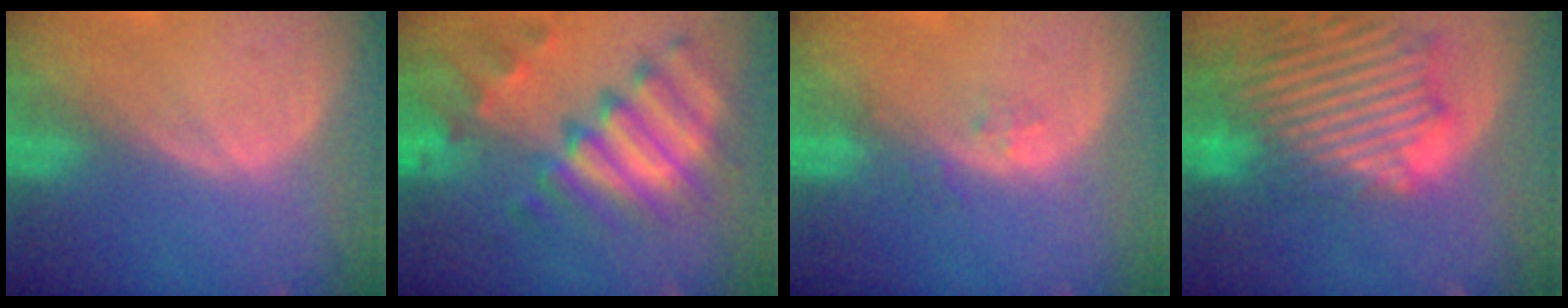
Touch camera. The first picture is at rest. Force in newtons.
{"total": 11.5, "press": 9.9, "slide": 5.9}
{"total": 1.6, "press": 1.6, "slide": 0.1}
{"total": 14.4, "press": 12.4, "slide": 7.4}